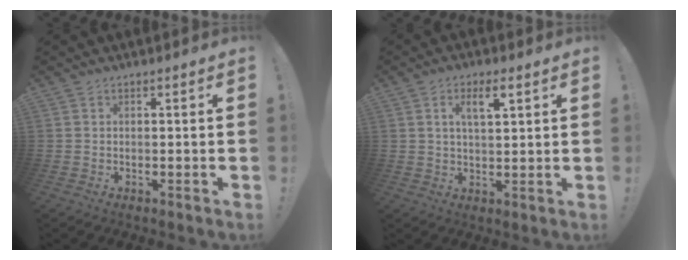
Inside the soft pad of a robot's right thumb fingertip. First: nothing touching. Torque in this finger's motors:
{"motor_torque": [0.08, 0.20, 0.74, -0.02, 0.06]}